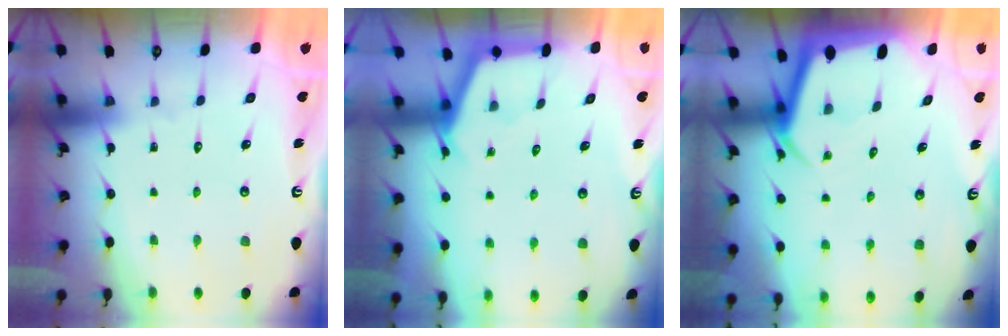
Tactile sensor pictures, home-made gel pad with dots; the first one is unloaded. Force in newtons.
{"total": 2.8, "press": 2.8, "slide": 0.3}
{"total": 4.1, "press": 4.0, "slide": 0.3}